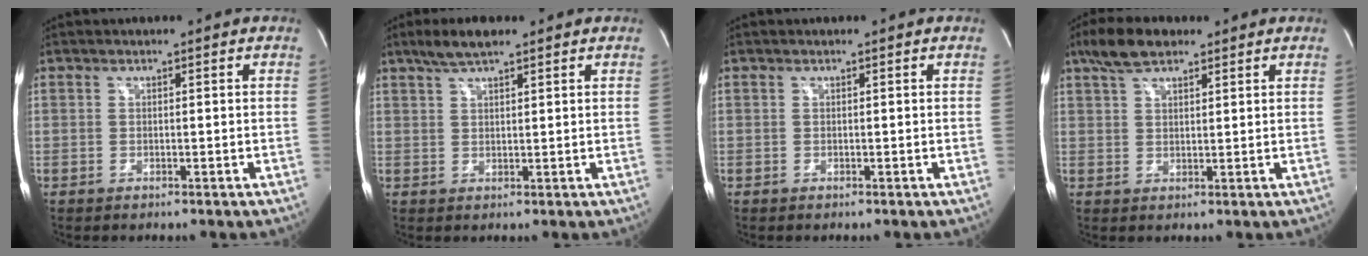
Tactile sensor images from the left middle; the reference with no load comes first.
{"total": 4.8, "force": [3.5, 0.9, 3.0], "torque": [-0.068, 0.013, 0.067]}
{"total": 0.0}
{"total": 6.1, "force": [4.4, 2.3, 3.6], "torque": [-0.076, 0.018, 0.083]}